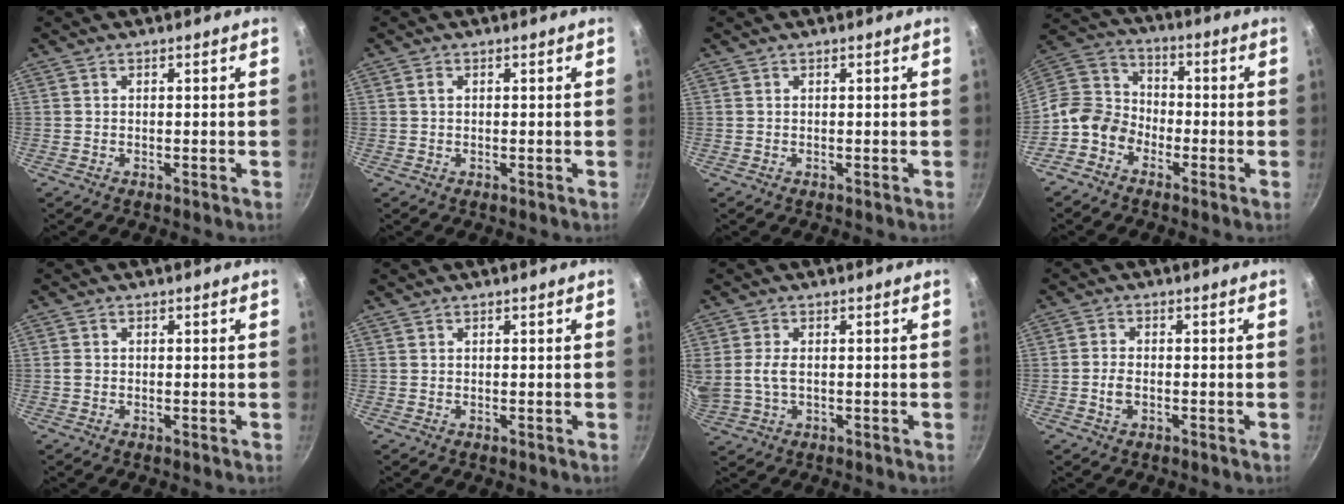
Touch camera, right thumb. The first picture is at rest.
{"total": 1.0, "force": [0.3, 0.7, 0.7], "torque": [-0.012, 0.001, 0.005]}
{"total": 0.0}
{"total": 10.0, "force": [-4.4, 7.8, 4.4], "torque": [-0.058, 0.053, -0.113]}
{"total": 1.1, "force": [-0.2, 0.8, 0.7], "torque": [-0.017, 0.005, -0.007]}
{"total": 0.0}
{"total": 5.3, "force": [0.3, 3.2, 4.2], "torque": [-0.086, -0.002, 0.007]}
{"total": 3.2, "force": [-1.0, 2.0, 2.3], "torque": [-0.046, 0.012, -0.020]}